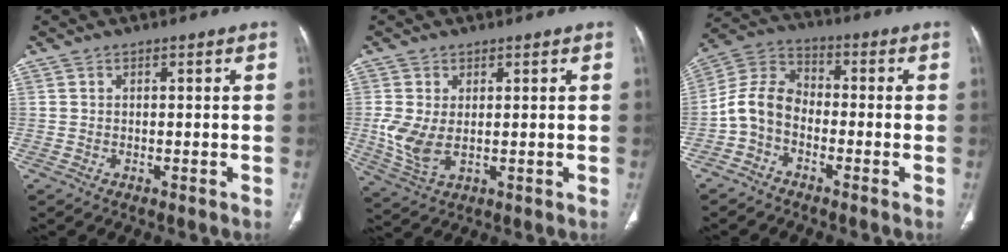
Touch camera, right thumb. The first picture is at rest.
{"total": 6.4, "force": [0.4, 3.8, 5.2], "torque": [-0.114, -0.010, 0.018]}
{"total": 8.0, "force": [-2.7, 5.7, 5.0], "torque": [-0.090, 0.040, -0.070]}